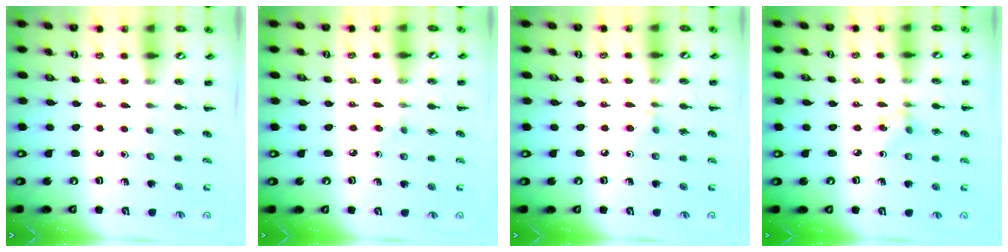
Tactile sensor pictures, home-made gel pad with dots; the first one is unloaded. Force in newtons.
{"total": 3.0, "press": 2.7, "slide": 1.3}
{"total": 2.6, "press": 2.4, "slide": 1.0}
{"total": 3.3, "press": 3.2, "slide": 0.8}